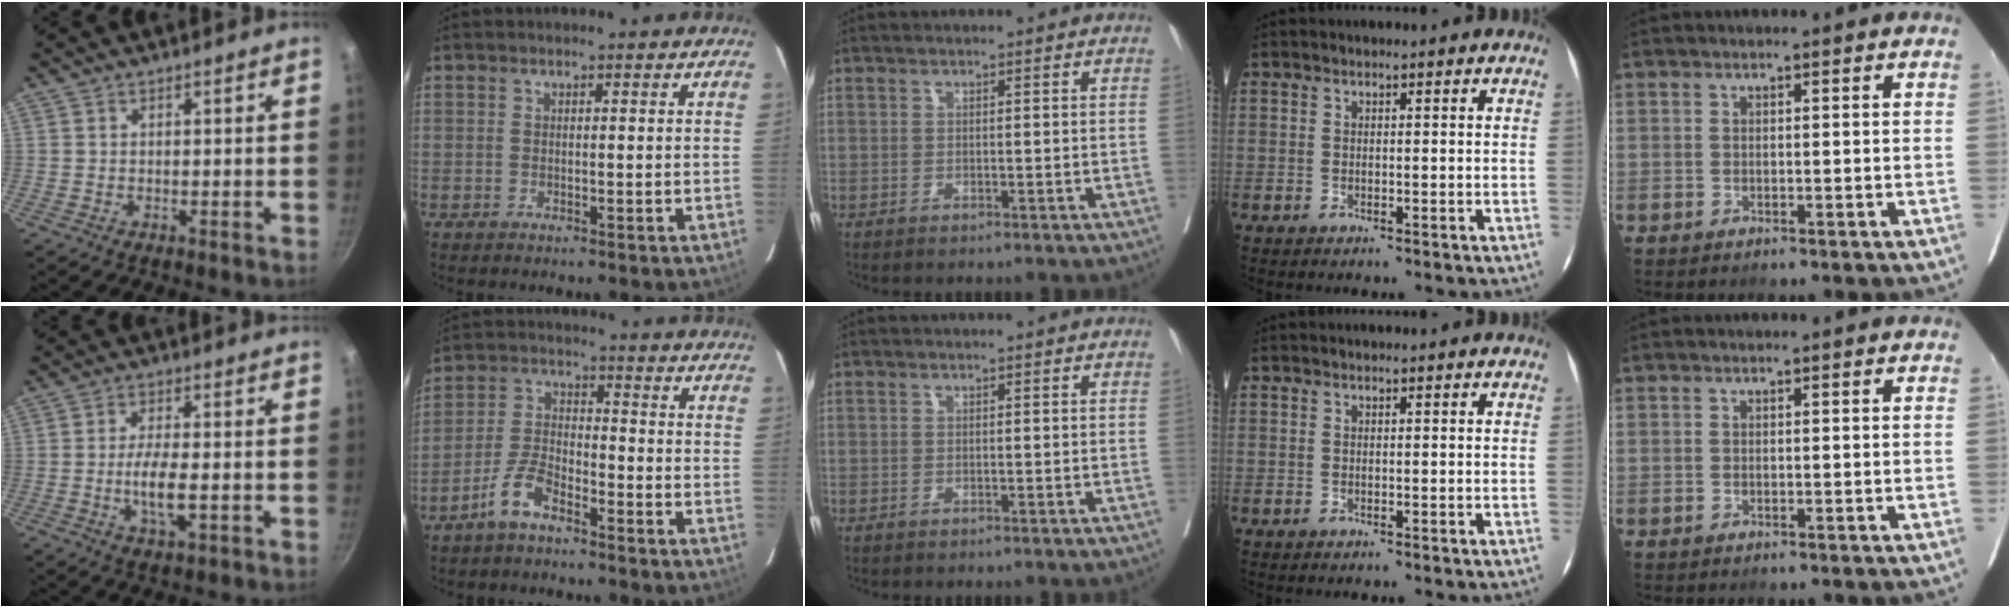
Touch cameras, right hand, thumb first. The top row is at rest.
{"thumb": {"total": 6.3, "force": [-1.3, 2.3, 5.7], "torque": [-0.110, -0.002, -0.022]}, "index": {"total": 6.2, "force": [-4.4, 2.2, 3.7], "torque": [-0.089, 0.003, -0.090]}}